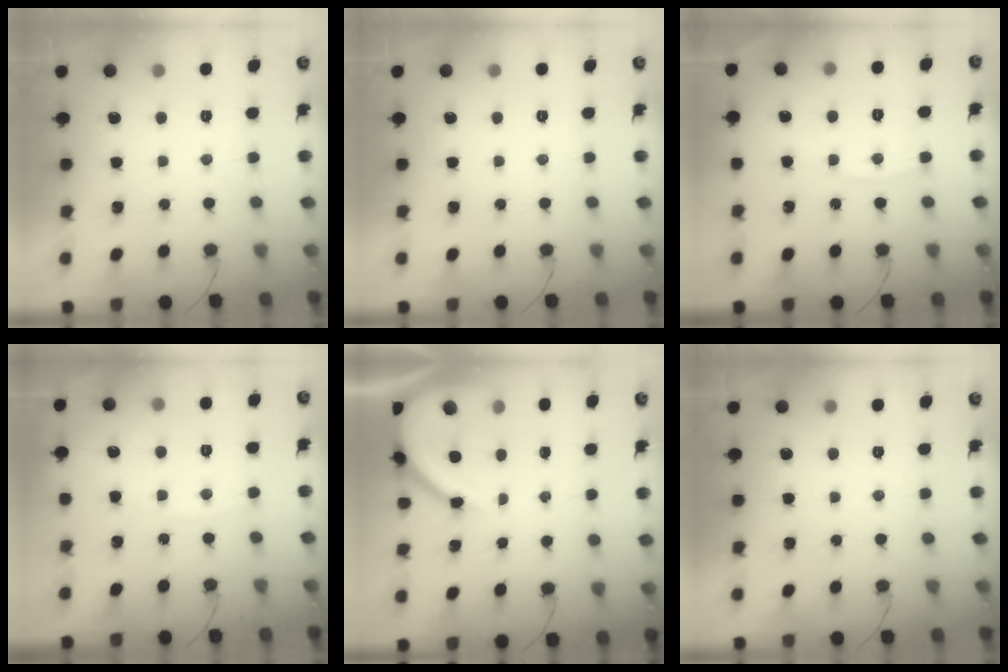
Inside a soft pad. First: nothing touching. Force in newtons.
{"total": 0.0}
{"total": 3.9, "press": 3.9, "slide": 0.3}
{"total": 2.9, "press": 2.8, "slide": 0.4}
{"total": 10.3, "press": 10.2, "slide": 0.9}
{"total": 0.0}